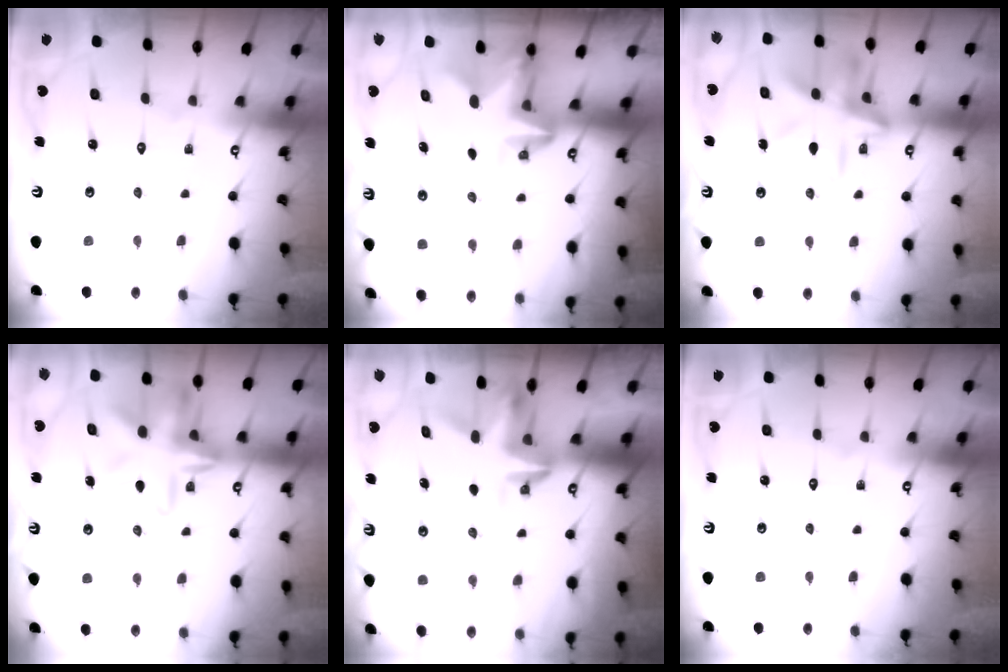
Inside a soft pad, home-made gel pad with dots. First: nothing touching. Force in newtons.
{"total": 2.3, "press": 2.3, "slide": 0.4}
{"total": 13.4, "press": 13.4, "slide": 1.3}
{"total": 13.2, "press": 13.1, "slide": 1.3}
{"total": 3.3, "press": 3.3, "slide": 0.4}
{"total": 0.0}